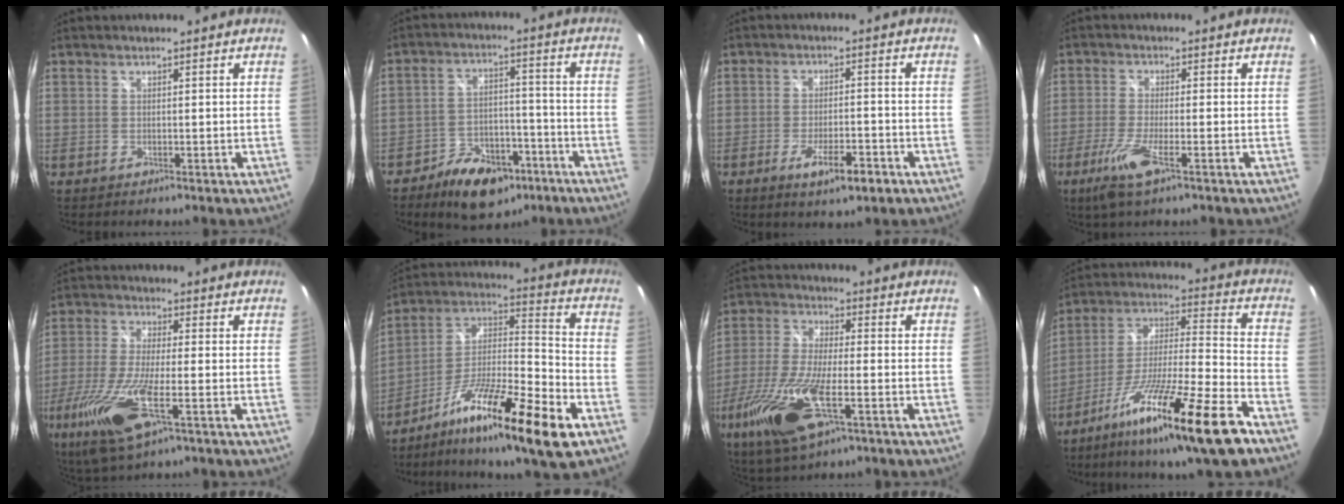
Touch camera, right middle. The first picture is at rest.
{"total": 12.6, "force": [-8.2, 7.2, 6.2], "torque": [-0.114, 0.017, -0.115]}
{"total": 7.2, "force": [-4.1, 1.9, 5.6], "torque": [-0.113, -0.015, -0.061]}
{"total": 6.9, "force": [-3.8, 0.9, 5.7], "torque": [-0.129, -0.018, -0.071]}
{"total": 14.0, "force": [-6.1, 3.8, 12.0], "torque": [-0.259, -0.034, -0.116]}
{"total": 20.2, "force": [-11.3, 3.1, 16.4], "torque": [-0.281, -0.009, -0.201]}
{"total": 16.5, "force": [-7.3, 5.7, 13.6], "torque": [-0.298, -0.034, -0.140]}
{"total": 21.6, "force": [-13.6, 1.0, 16.7], "torque": [-0.289, -0.034, -0.230]}